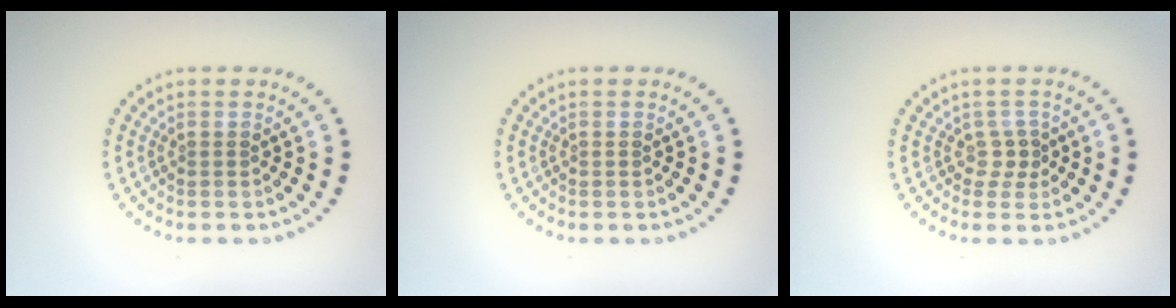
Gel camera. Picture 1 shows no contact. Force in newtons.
{"total": 0.0}
{"total": 1.4, "press": 0.9, "slide": 1.0}